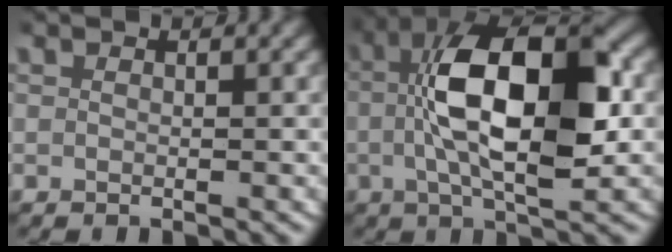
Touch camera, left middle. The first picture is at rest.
{"total": 12.1, "force": [0.5, 5.7, 10.6], "torque": [-0.180, -0.006, 0.005]}